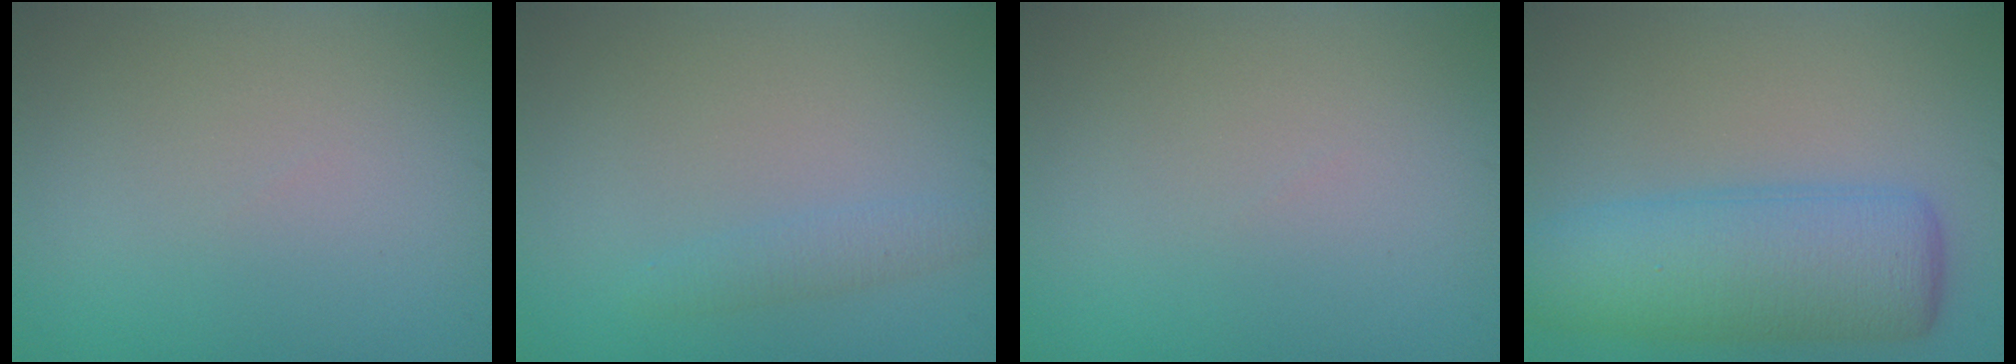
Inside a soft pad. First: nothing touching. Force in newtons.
{"total": 1.4, "press": 1.4, "slide": 0.1}
{"total": 0.0}
{"total": 7.9, "press": 7.9, "slide": 0.2}